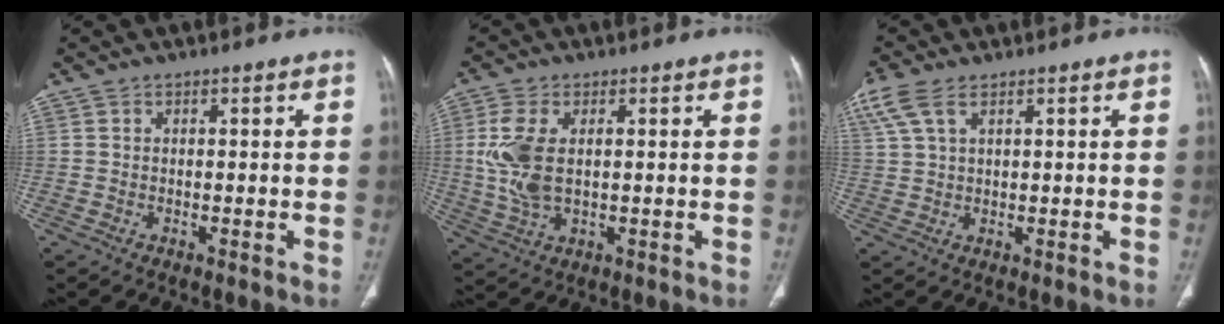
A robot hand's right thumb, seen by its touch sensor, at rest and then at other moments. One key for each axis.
{"total": 8.9, "fx": 1.0, "fy": 4.9, "fz": 7.4, "tx": -0.176, "ty": -0.003, "tz": 0.026}
{"total": 7.5, "fx": 4.2, "fy": 3.7, "fz": 5.1, "tx": -0.135, "ty": 0.015, "tz": 0.091}